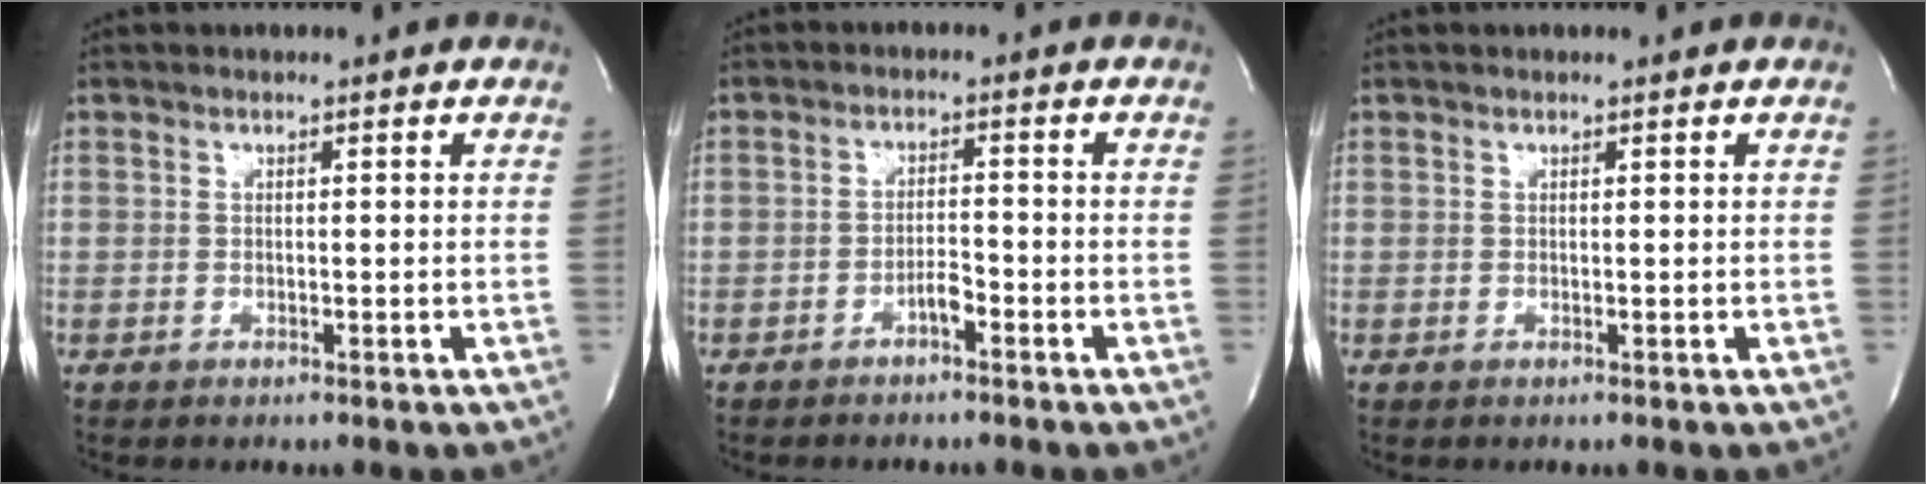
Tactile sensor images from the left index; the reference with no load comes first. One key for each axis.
{"total": 2.2, "fx": -1.7, "fy": 0.4, "fz": 1.4, "tx": -0.026, "ty": 0.000, "tz": -0.028}
{"total": 0.8, "fx": 0.7, "fy": 0.0, "fz": 0.3, "tx": -0.006, "ty": 0.011, "tz": 0.013}